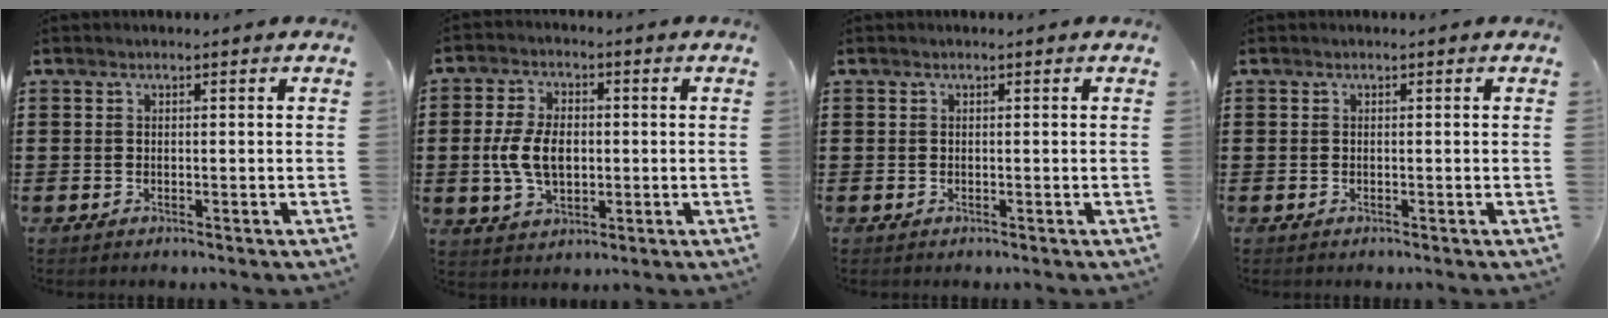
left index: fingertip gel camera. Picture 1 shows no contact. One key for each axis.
{"total": 7.3, "fx": -0.3, "fy": 4.4, "fz": 5.8, "tx": -0.138, "ty": 0.004, "tz": -0.012}
{"total": 0.0}
{"total": 0.0}